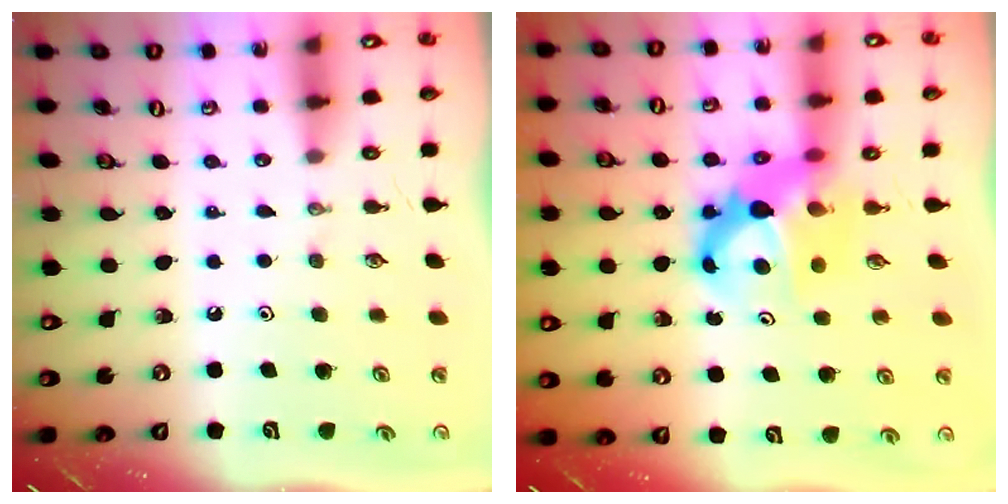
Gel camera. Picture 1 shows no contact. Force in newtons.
{"total": 7.7, "press": 7.7, "slide": 0.5}